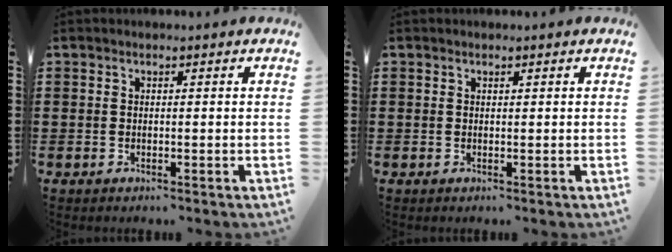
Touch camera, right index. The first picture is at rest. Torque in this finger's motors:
{"motor_torque": [-0.15, 0.04, 0.02, -0.01]}